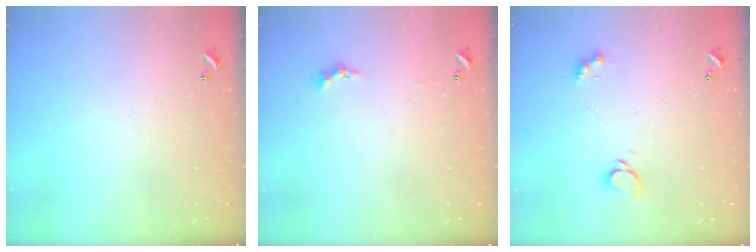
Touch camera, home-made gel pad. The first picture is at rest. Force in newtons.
{"total": 0.6, "press": 0.4, "slide": 0.5}
{"total": 2.1, "press": 2.1, "slide": 0.3}